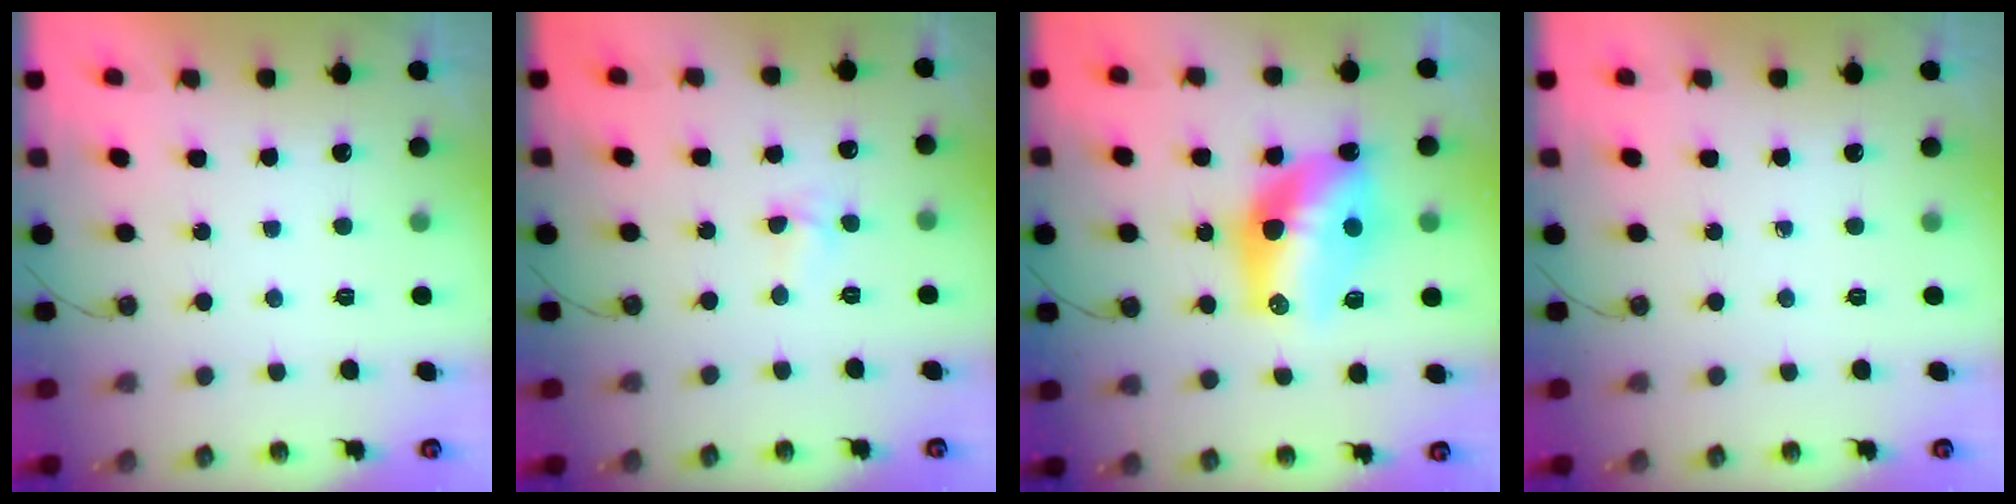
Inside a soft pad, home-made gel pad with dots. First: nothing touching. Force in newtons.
{"total": 3.8, "press": 3.8, "slide": 0.5}
{"total": 15.6, "press": 15.0, "slide": 4.3}
{"total": 0.0}